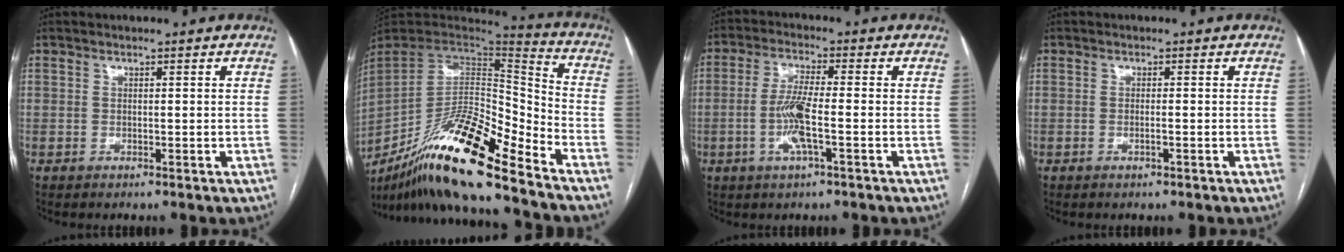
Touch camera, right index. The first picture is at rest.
{"total": 21.6, "force": [-16.2, 1.7, 14.2], "torque": [-0.274, -0.015, -0.299]}
{"total": 6.7, "force": [-1.8, 0.5, 6.4], "torque": [-0.132, -0.003, -0.037]}
{"total": 0.8, "force": [-0.3, 0.0, 0.8], "torque": [-0.018, 0.000, -0.005]}